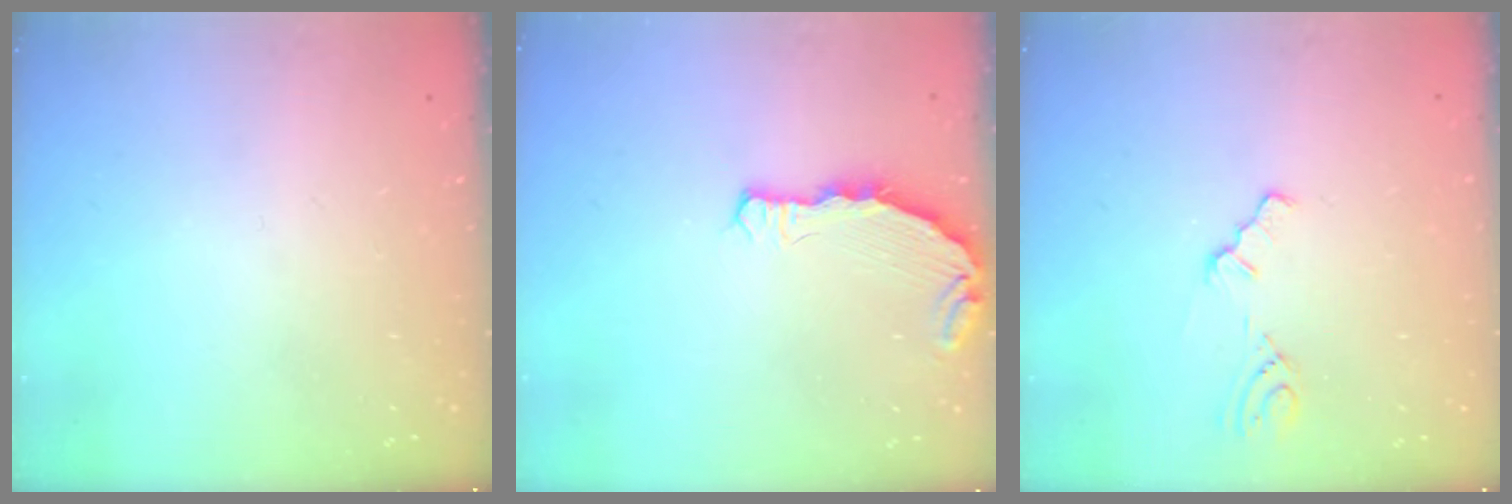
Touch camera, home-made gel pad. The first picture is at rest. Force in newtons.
{"total": 6.1, "press": 5.2, "slide": 3.2}
{"total": 2.1, "press": 2.0, "slide": 0.3}